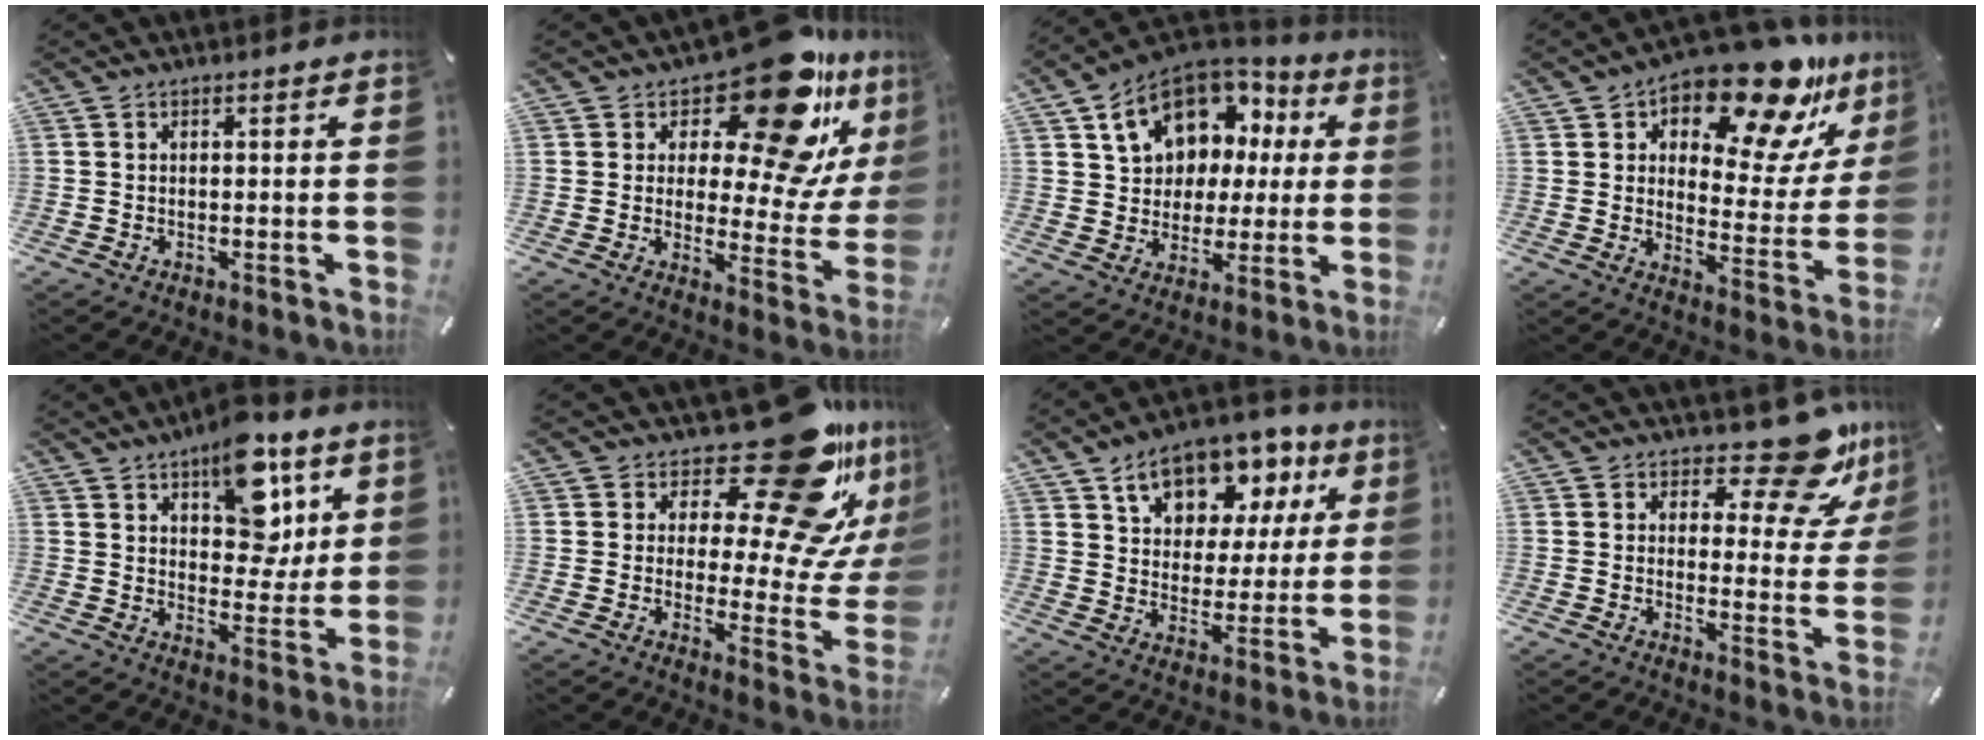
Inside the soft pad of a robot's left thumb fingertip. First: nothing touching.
{"total": 19.8, "force": [13.6, 7.4, 12.4], "torque": [-0.166, -0.121, 0.222]}
{"total": 14.6, "force": [6.5, 11.5, 6.2], "torque": [-0.115, -0.029, 0.125]}
{"total": 18.6, "force": [14.6, 6.6, 9.4], "torque": [-0.141, -0.116, 0.243]}
{"total": 14.9, "force": [8.0, 8.6, 9.2], "torque": [-0.119, -0.037, 0.140]}
{"total": 24.6, "force": [16.0, 8.3, 16.8], "torque": [-0.204, -0.138, 0.255]}
{"total": 14.4, "force": [8.9, 9.2, 6.5], "torque": [-0.110, -0.045, 0.159]}
{"total": 13.4, "force": [10.0, 4.4, 7.9], "torque": [-0.100, -0.077, 0.167]}